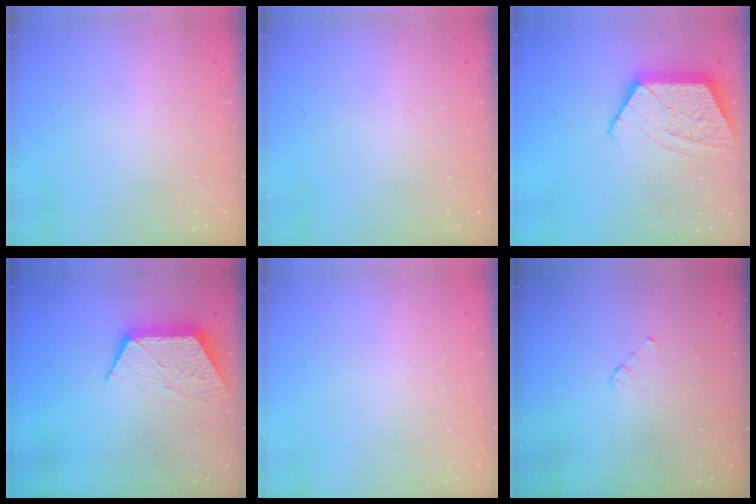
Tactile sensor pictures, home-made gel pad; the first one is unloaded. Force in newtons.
{"total": 0.0}
{"total": 12.5, "press": 12.5, "slide": 0.7}
{"total": 10.6, "press": 10.6, "slide": 0.6}
{"total": 0.0}
{"total": 3.0, "press": 3.0, "slide": 0.2}